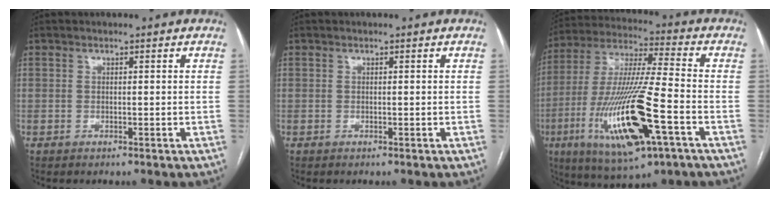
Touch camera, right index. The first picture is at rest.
{"total": 0.0}
{"total": 21.2, "force": [-7.5, 2.7, 19.6], "torque": [-0.422, -0.036, -0.131]}